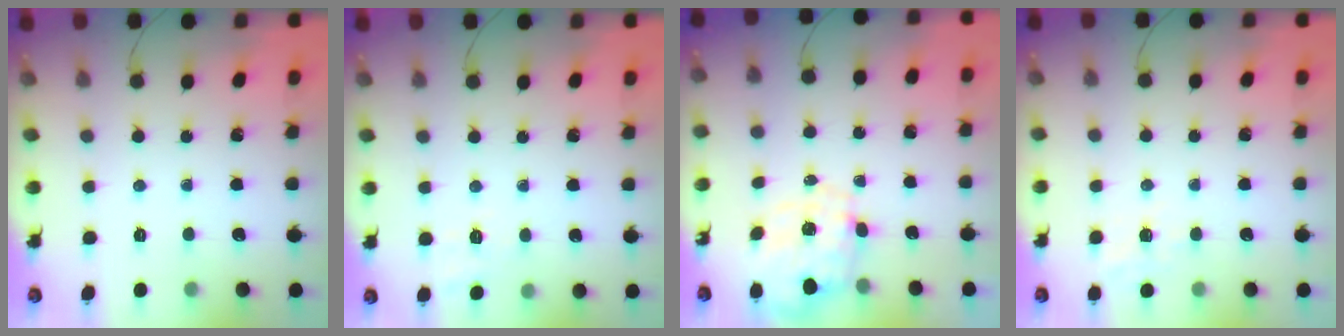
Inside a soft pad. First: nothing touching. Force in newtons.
{"total": 2.2, "press": 1.3, "slide": 1.8}
{"total": 2.7, "press": 2.5, "slide": 1.0}
{"total": 7.1, "press": 6.9, "slide": 1.8}